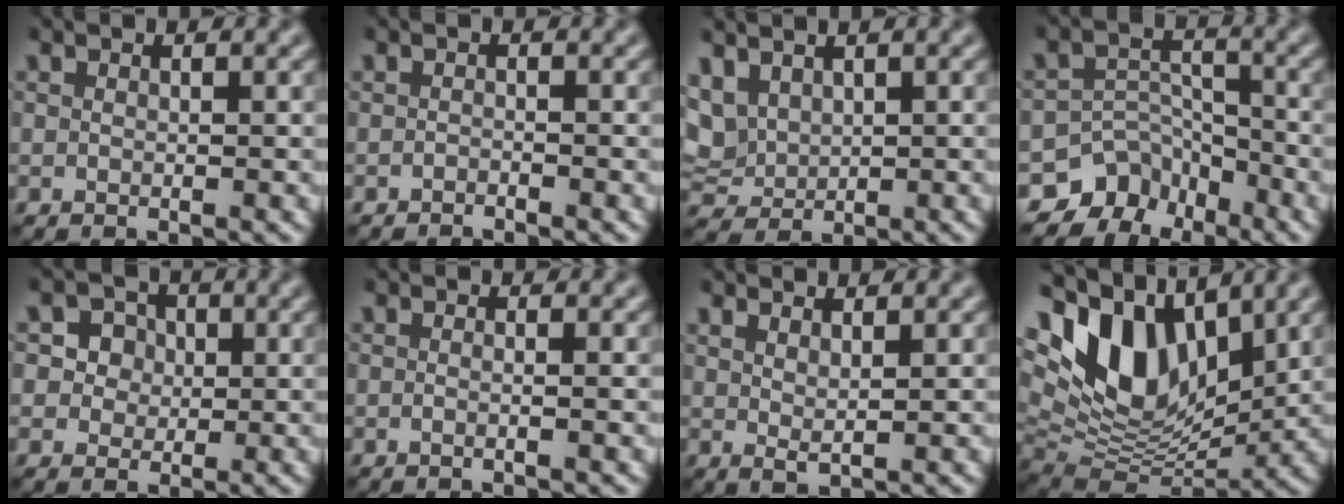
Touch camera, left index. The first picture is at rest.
{"total": 1.4, "force": [-1.3, -0.4, -0.3], "torque": [0.009, 0.002, -0.018]}
{"total": 3.3, "force": [1.5, 2.4, 1.8], "torque": [-0.057, 0.009, 0.040]}
{"total": 6.4, "force": [-5.6, 3.2, 0.5], "torque": [0.013, -0.006, -0.080]}
{"total": 3.0, "force": [0.6, 2.7, 1.1], "torque": [-0.016, 0.007, 0.006]}
{"total": 1.8, "force": [-0.3, 0.9, 1.6], "torque": [0.011, 0.002, -0.033]}
{"total": 1.1, "force": [0.7, 0.0, 0.8], "torque": [-0.011, 0.000, 0.019]}
{"total": 10.4, "force": [4.5, 5.7, 7.4], "torque": [-0.143, 0.010, 0.085]}